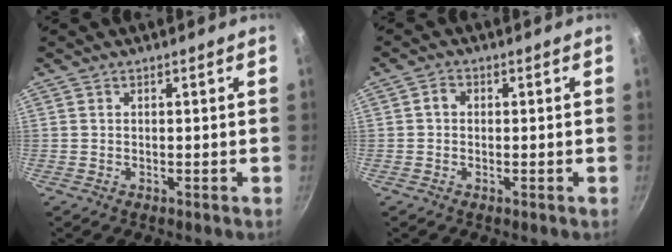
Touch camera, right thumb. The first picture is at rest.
{"total": 1.9, "force": [0.1, 1.5, 1.0], "torque": [-0.016, 0.007, -0.003]}